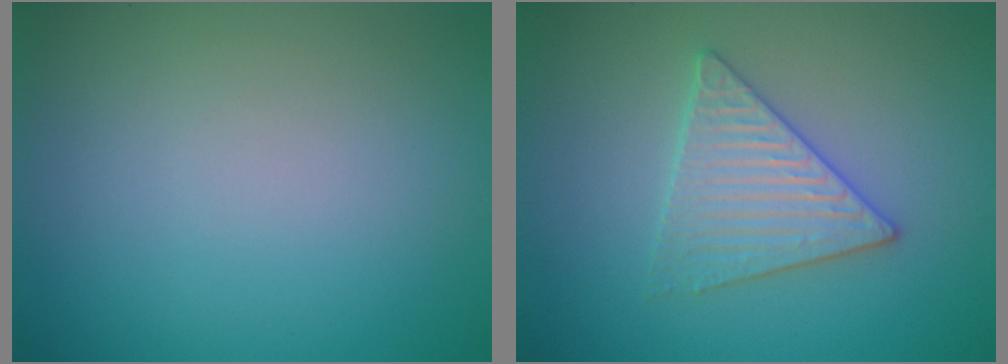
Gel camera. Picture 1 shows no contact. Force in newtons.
{"total": 3.3, "press": 3.2, "slide": 0.3}